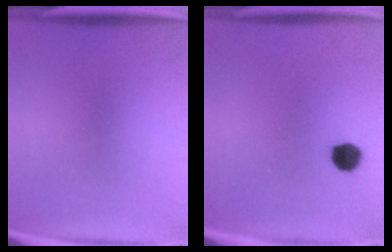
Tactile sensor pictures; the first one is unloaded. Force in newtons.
{"total": 4.2}